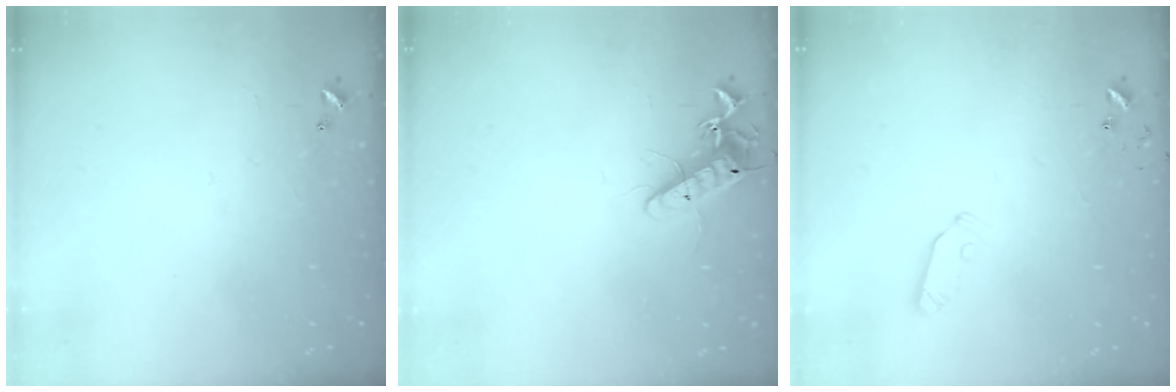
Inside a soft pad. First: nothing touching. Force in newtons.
{"total": 12.8, "press": 12.8, "slide": 0.6}
{"total": 5.3, "press": 5.3, "slide": 0.1}